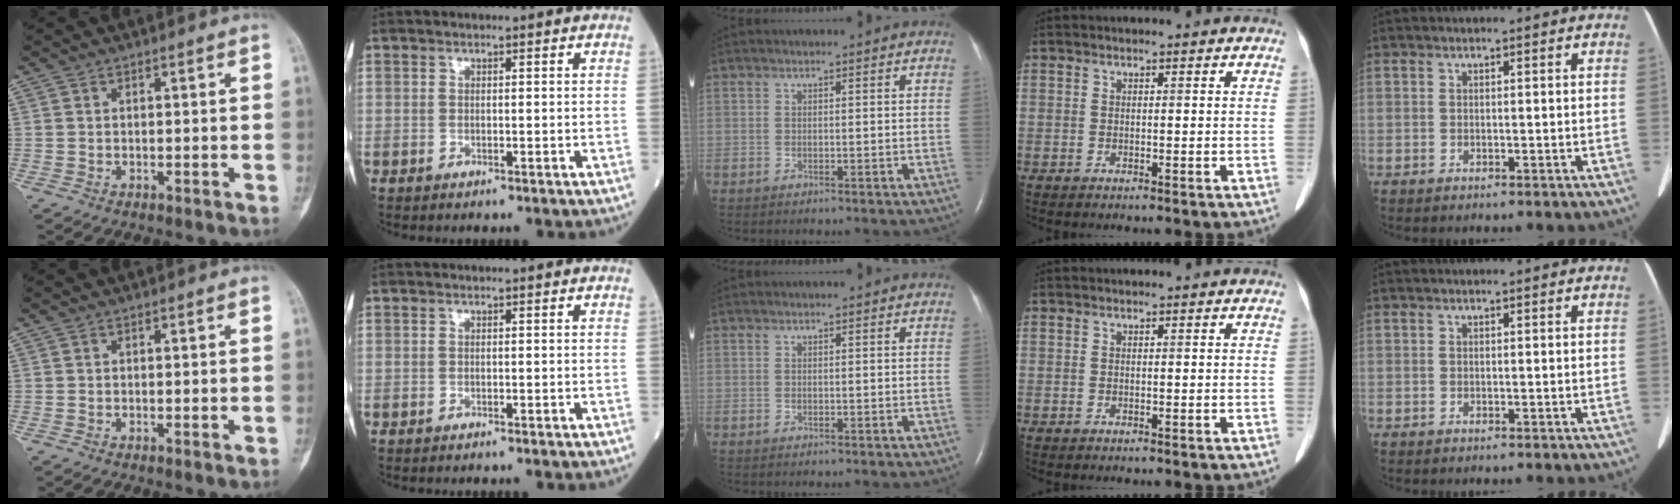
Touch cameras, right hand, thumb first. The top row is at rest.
{"thumb": {"total": 0.8, "force": [-0.1, 0.3, 0.7], "torque": [-0.007, -0.001, -0.001]}, "index": {"total": 0.6, "force": [-0.5, 0.0, 0.3], "torque": [-0.003, -0.001, -0.008]}}